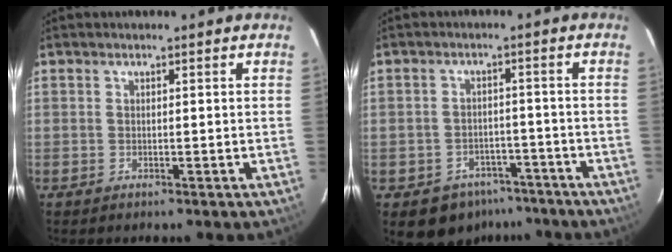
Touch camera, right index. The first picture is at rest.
{"total": 8.4, "force": [-5.7, 5.8, 2.0], "torque": [-0.049, 0.022, -0.060]}